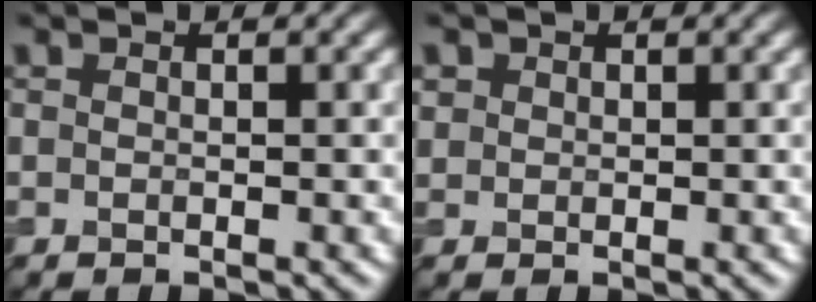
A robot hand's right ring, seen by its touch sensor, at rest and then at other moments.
{"total": 1.0, "force": [0.4, 0.9, 0.1], "torque": [0.002, -0.002, 0.010]}